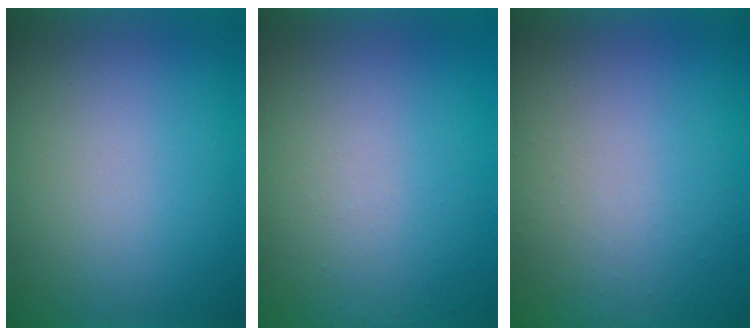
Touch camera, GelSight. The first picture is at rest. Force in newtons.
{"total": 8.4}
{"total": 9.4}